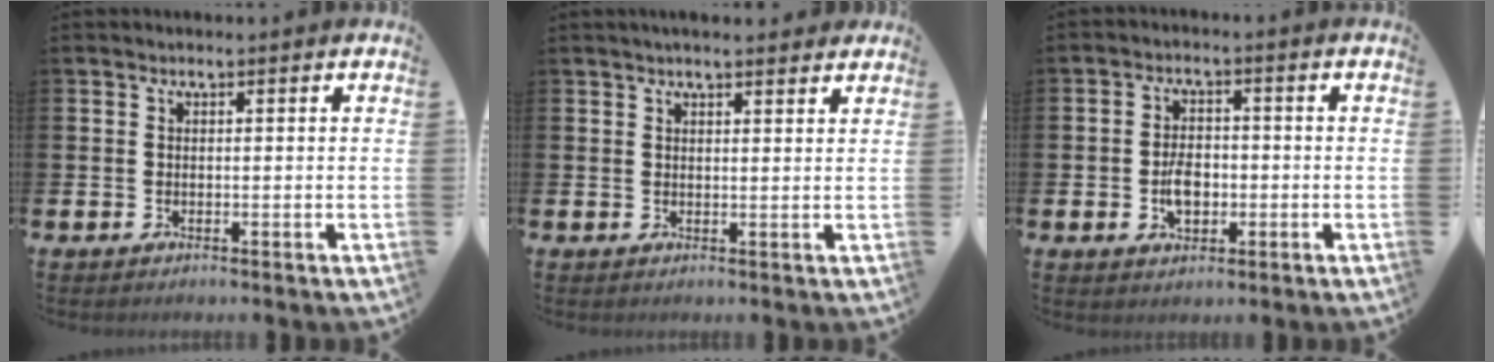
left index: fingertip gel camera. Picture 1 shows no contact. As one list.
[{"total": 2.4, "force": [2.3, 0.2, 0.8], "torque": [-0.011, -0.009, 0.039]}, {"total": 4.2, "force": [-0.8, 2.7, 3.2], "torque": [-0.046, 0.001, -0.017]}]